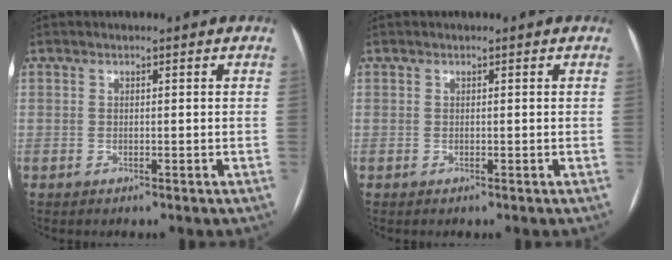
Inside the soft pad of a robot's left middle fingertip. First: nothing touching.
{"total": 0.0}